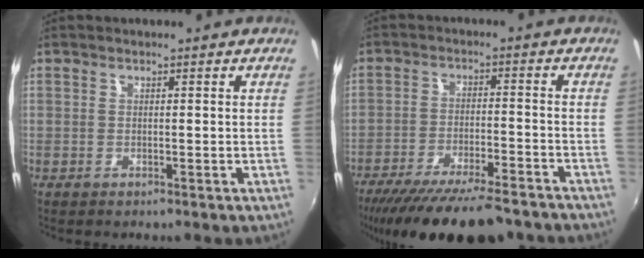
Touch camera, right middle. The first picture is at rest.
{"total": 19.8, "force": [-16.7, 4.1, 9.8], "torque": [-0.187, -0.040, -0.248]}